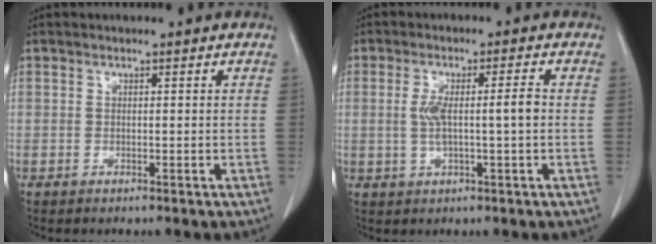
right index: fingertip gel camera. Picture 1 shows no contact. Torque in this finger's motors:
{"motor_torque": [0.38, -0.04, 0.11, 0.04]}